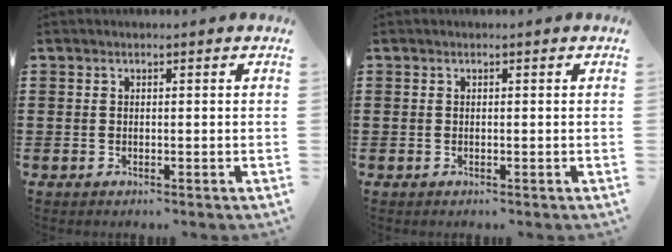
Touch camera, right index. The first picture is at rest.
{"total": 0.0}